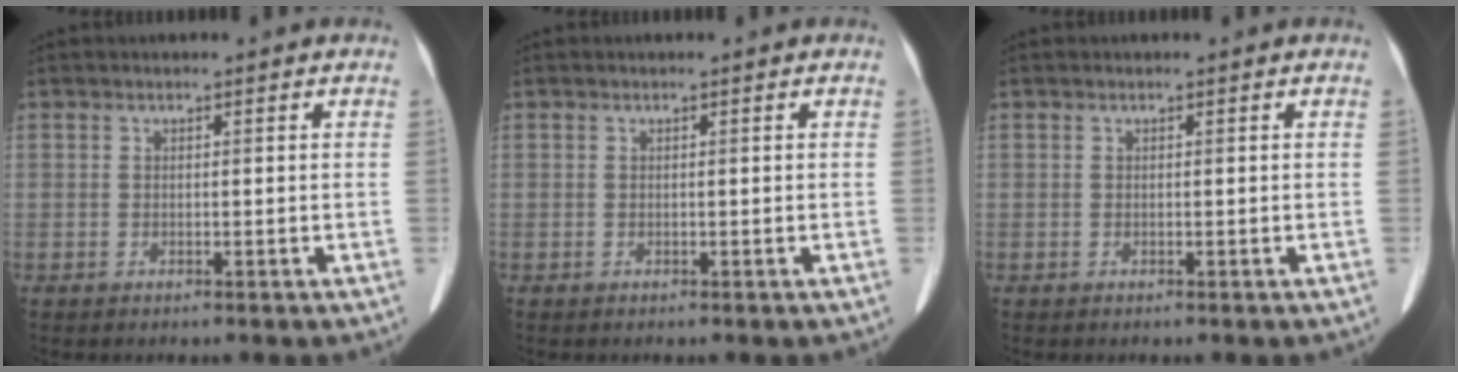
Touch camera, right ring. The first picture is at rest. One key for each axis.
{"total": 0.0}
{"total": 0.0}